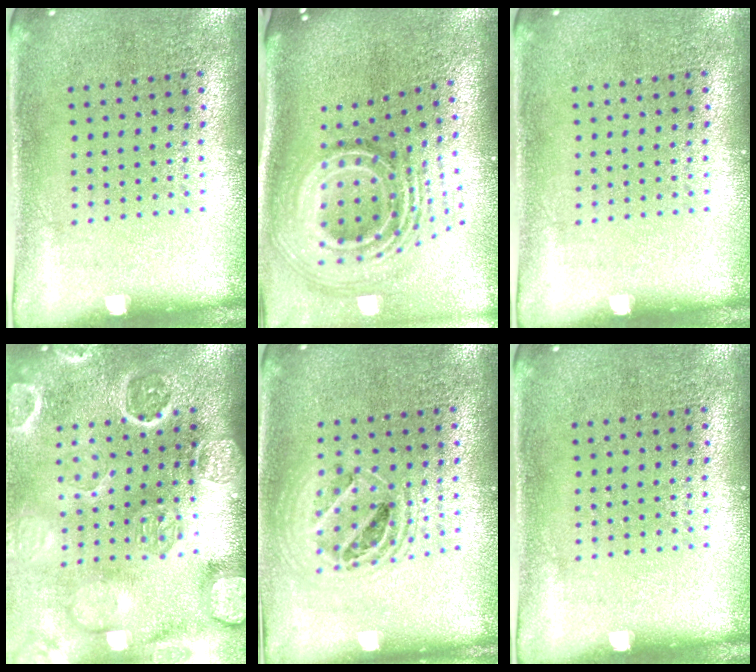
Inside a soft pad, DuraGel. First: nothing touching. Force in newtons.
{"total": 3.0, "press": 1.8, "slide": 2.4}
{"total": 0.0}
{"total": 4.2, "press": 3.5, "slide": 2.4}
{"total": 1.5, "press": 1.3, "slide": 0.7}
{"total": 0.0}